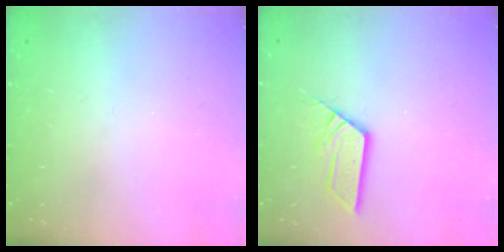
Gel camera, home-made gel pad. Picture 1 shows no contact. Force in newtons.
{"total": 8.0, "press": 8.0, "slide": 0.5}